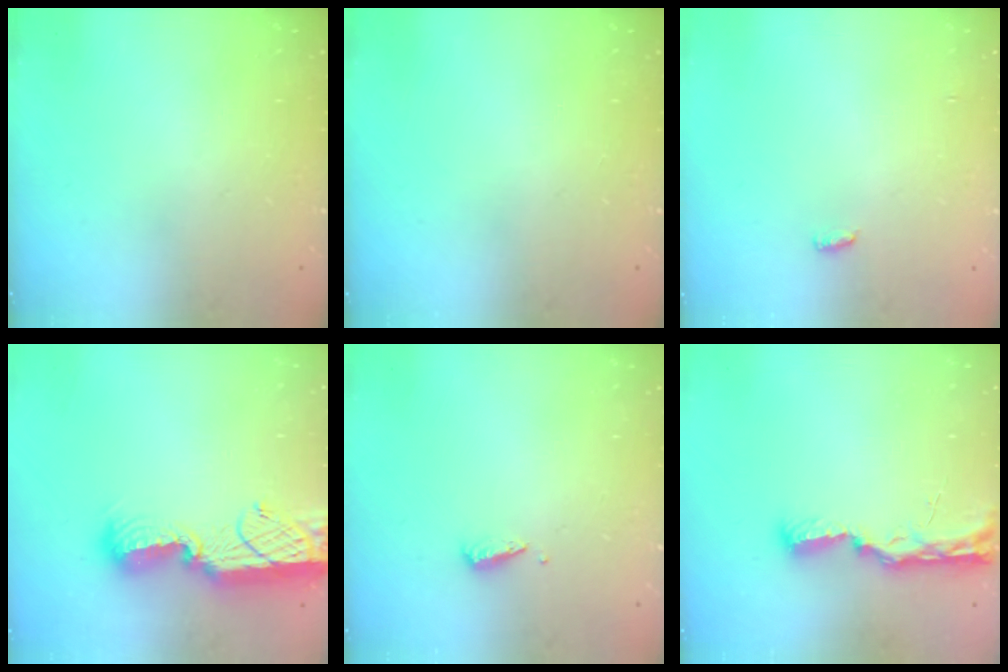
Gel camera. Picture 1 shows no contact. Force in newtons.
{"total": 0.0}
{"total": 6.9, "press": 2.6, "slide": 6.4}
{"total": 13.4, "press": 13.3, "slide": 0.6}
{"total": 2.9, "press": 2.9, "slide": 0.4}
{"total": 8.9, "press": 8.9, "slide": 1.3}